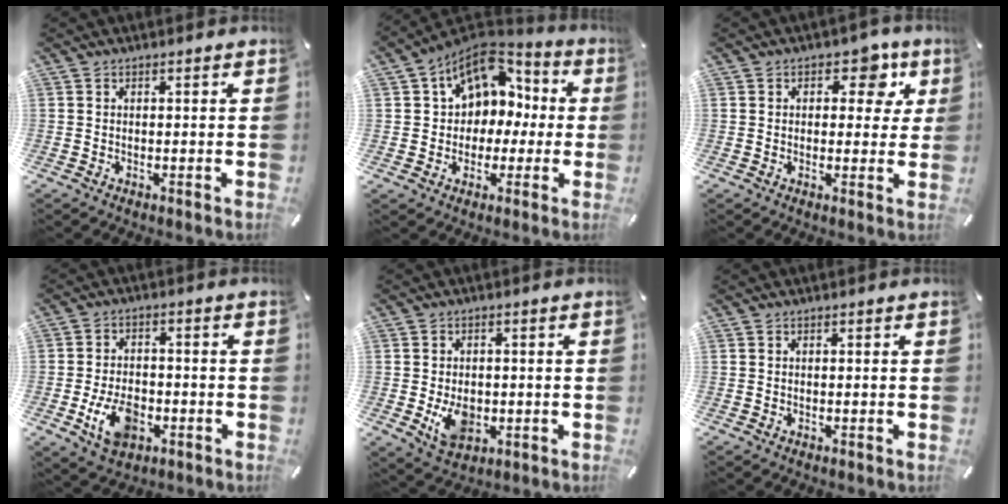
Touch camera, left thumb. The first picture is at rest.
{"total": 11.8, "force": [4.3, 9.8, 5.0], "torque": [-0.079, -0.020, 0.085]}
{"total": 7.2, "force": [2.7, 4.9, 4.6], "torque": [-0.037, -0.011, 0.036]}
{"total": 9.3, "force": [-3.2, 6.1, 6.2], "torque": [-0.119, 0.003, -0.060]}
{"total": 7.8, "force": [-1.2, 5.8, 5.1], "torque": [-0.088, -0.003, -0.020]}
{"total": 0.0}